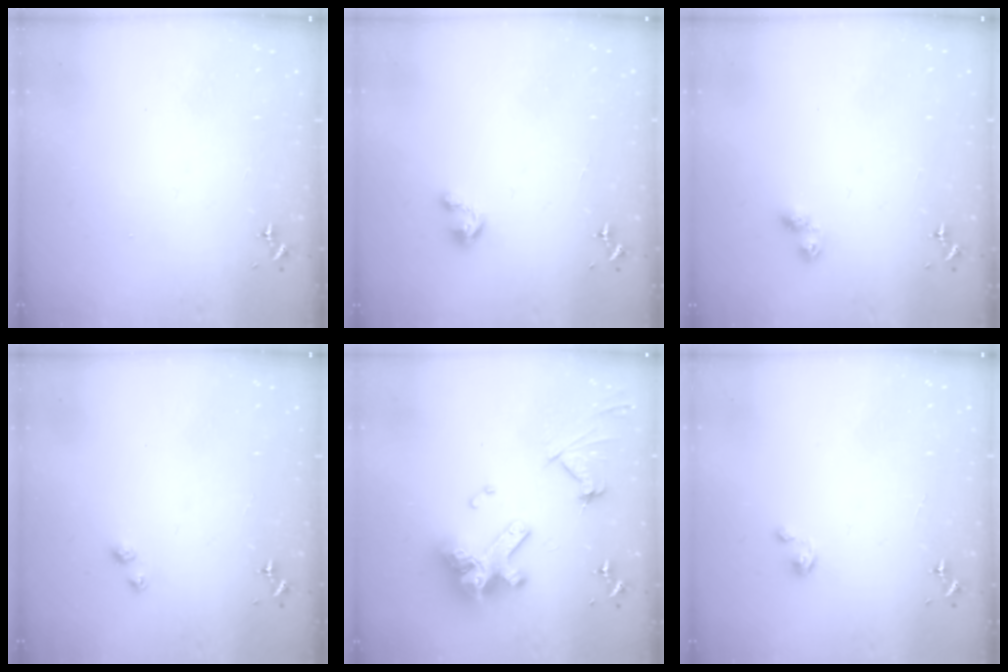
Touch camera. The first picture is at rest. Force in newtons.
{"total": 5.0, "press": 4.9, "slide": 0.5}
{"total": 5.8, "press": 5.8, "slide": 0.6}
{"total": 2.6, "press": 2.6, "slide": 0.3}
{"total": 20.0, "press": 19.8, "slide": 2.4}
{"total": 1.4, "press": 1.4, "slide": 0.1}